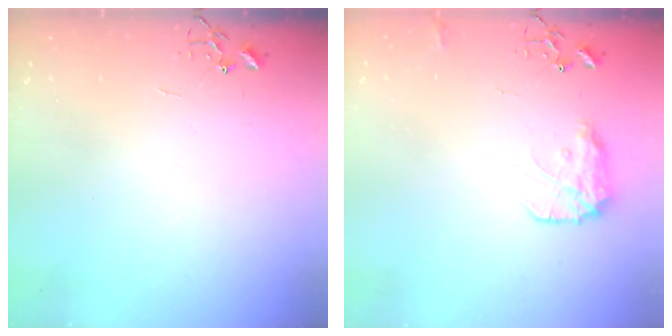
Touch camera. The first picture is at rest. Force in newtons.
{"total": 10.8, "press": 10.8, "slide": 0.4}